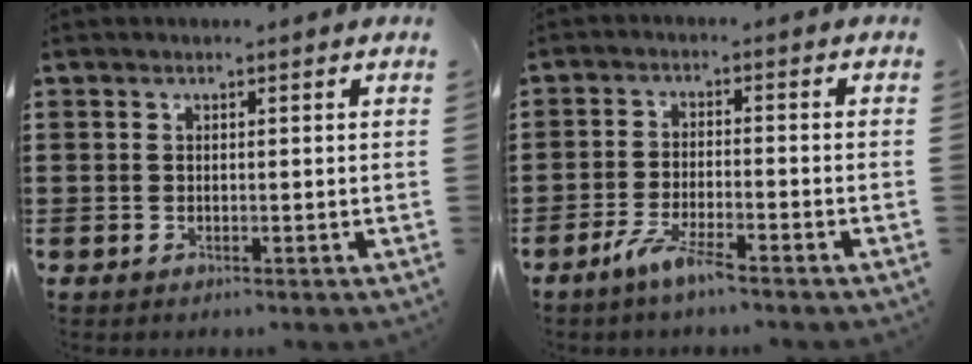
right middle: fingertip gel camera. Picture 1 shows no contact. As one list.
[{"total": 4.5, "force": [-3.3, 0.4, 3.1], "torque": [-0.069, -0.008, -0.062]}]